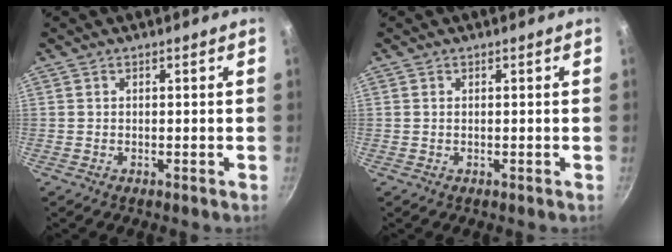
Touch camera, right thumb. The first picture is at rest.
{"total": 0.0}